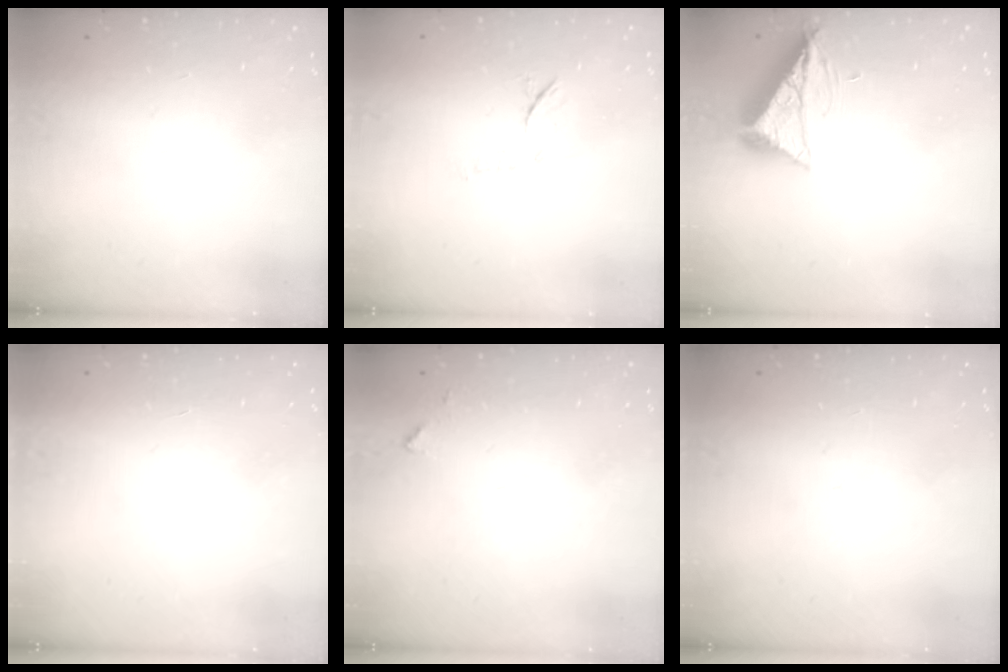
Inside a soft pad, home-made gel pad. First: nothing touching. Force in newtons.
{"total": 7.1, "press": 7.1, "slide": 1.0}
{"total": 7.7, "press": 7.6, "slide": 0.8}
{"total": 1.7, "press": 1.7, "slide": 0.1}
{"total": 4.3, "press": 4.2, "slide": 0.5}
{"total": 0.0}